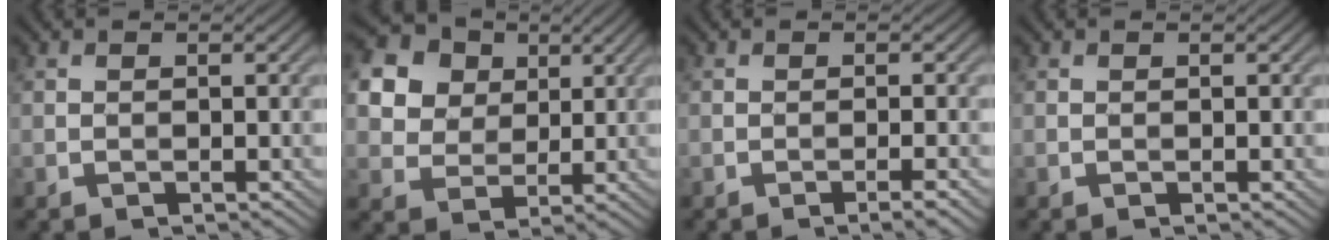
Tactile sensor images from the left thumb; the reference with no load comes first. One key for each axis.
{"total": 17.7, "fx": 8.5, "fy": 13.7, "fz": 7.3, "tx": -0.234, "ty": 0.031, "tz": 0.177}
{"total": 1.7, "fx": -1.0, "fy": -0.1, "fz": 1.3, "tx": -0.023, "ty": 0.009, "tz": -0.021}
{"total": 0.0}